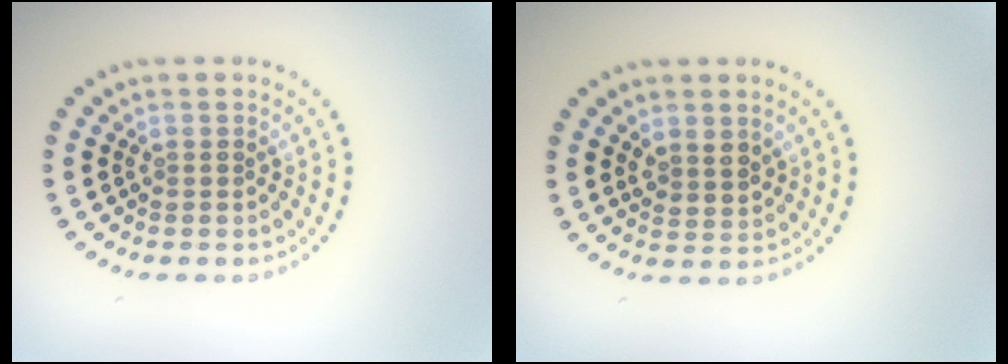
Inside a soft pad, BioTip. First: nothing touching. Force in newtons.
{"total": 1.7, "press": 1.4, "slide": 0.9}